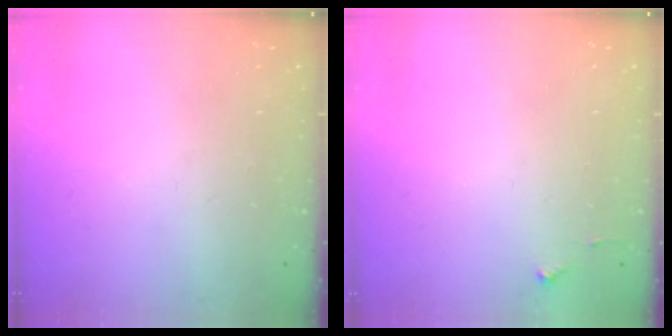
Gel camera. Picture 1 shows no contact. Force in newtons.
{"total": 2.7, "press": 2.6, "slide": 0.4}